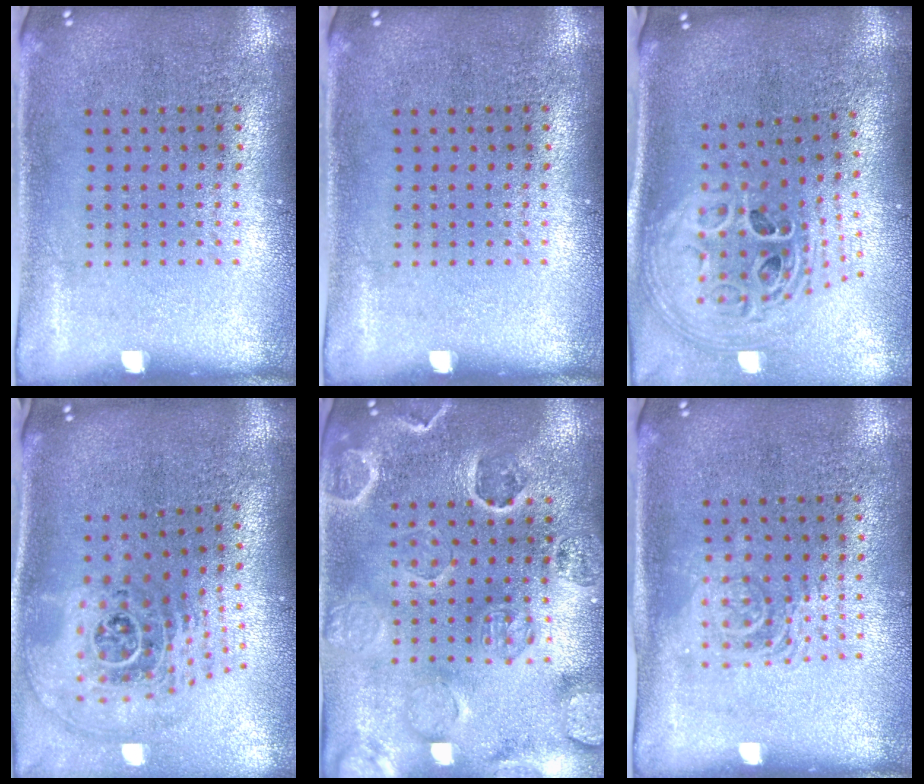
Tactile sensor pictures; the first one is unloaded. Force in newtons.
{"total": 0.0}
{"total": 3.0, "press": 2.1, "slide": 2.1}
{"total": 2.8, "press": 1.9, "slide": 2.1}
{"total": 2.7, "press": 2.7, "slide": 0.5}
{"total": 1.4, "press": 1.2, "slide": 0.7}